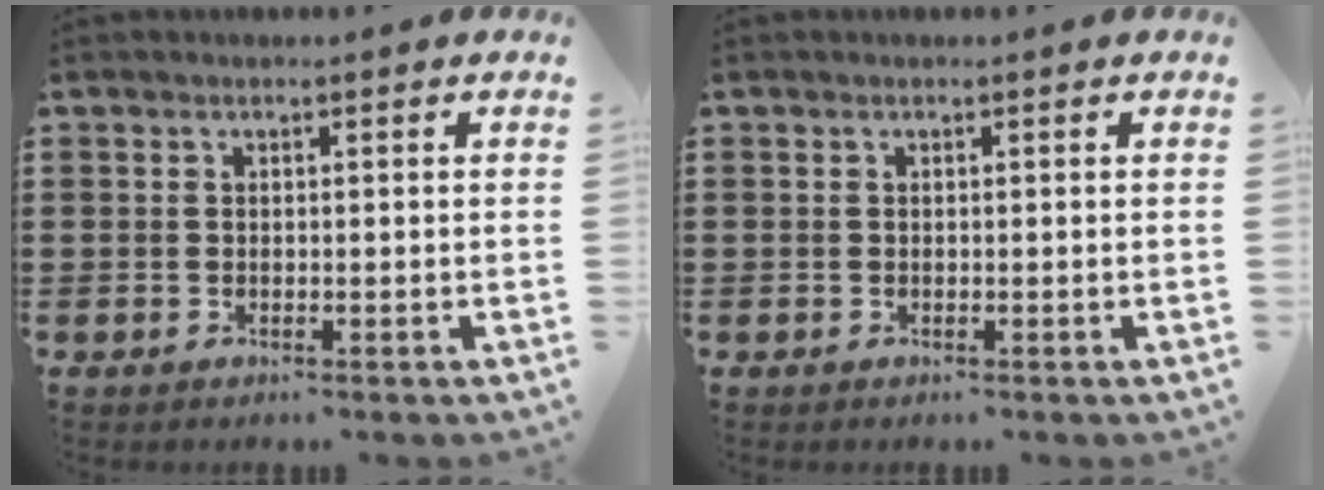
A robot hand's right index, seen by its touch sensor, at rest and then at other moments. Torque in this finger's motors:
{"motor_torque": [0.00, 0.00, 0.00, 0.00]}